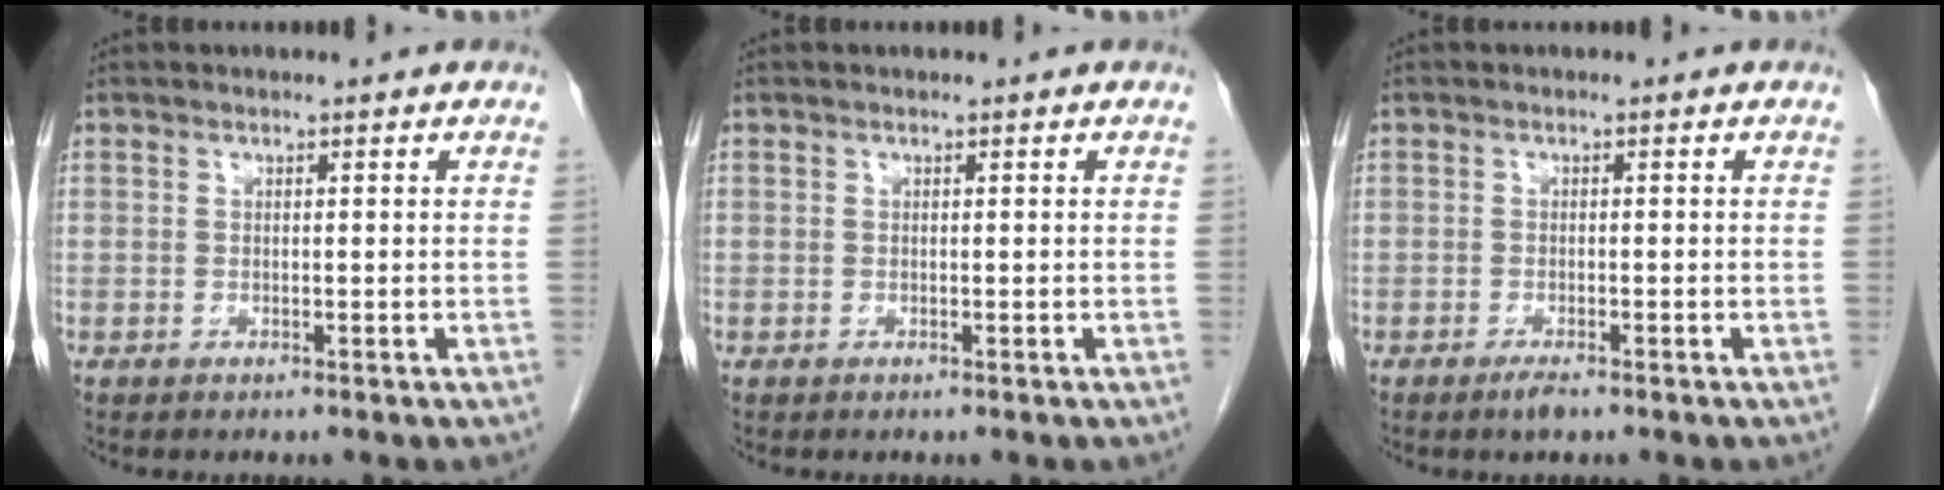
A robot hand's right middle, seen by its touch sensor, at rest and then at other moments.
{"total": 0.0}
{"total": 1.6, "force": [-1.2, 0.3, 1.0], "torque": [-0.023, -0.003, -0.019]}